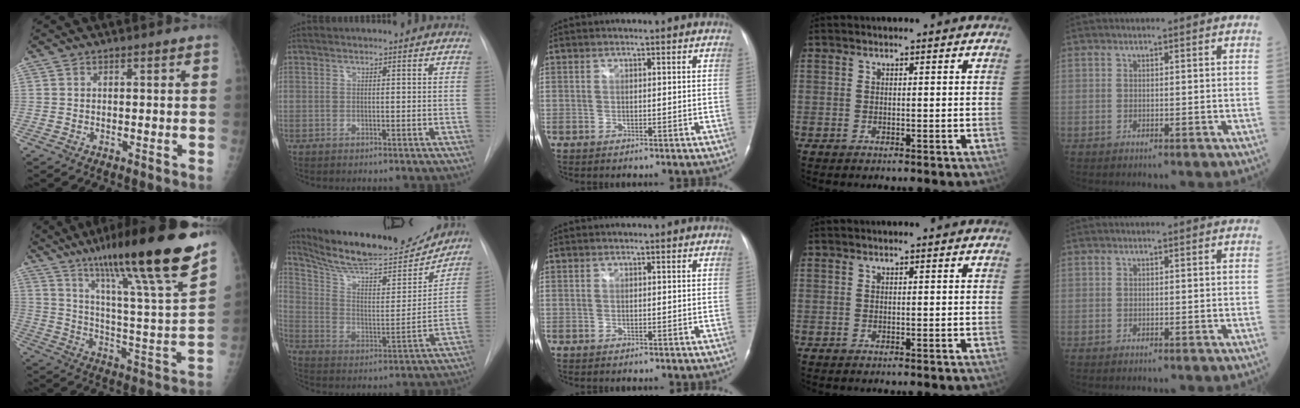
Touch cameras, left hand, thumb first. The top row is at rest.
{"thumb": {"total": 24.9, "force": [17.4, 1.7, 17.7], "torque": [-0.264, -0.067, 0.277]}, "index": {"total": 22.1, "force": [20.5, 3.1, 7.8], "torque": [-0.128, -0.033, 0.306]}}